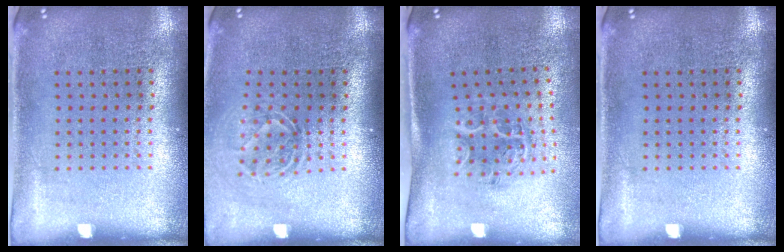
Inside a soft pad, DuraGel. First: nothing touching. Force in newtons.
{"total": 1.5, "press": 1.1, "slide": 1.0}
{"total": 1.1, "press": 1.1, "slide": 0.2}
{"total": 0.0}